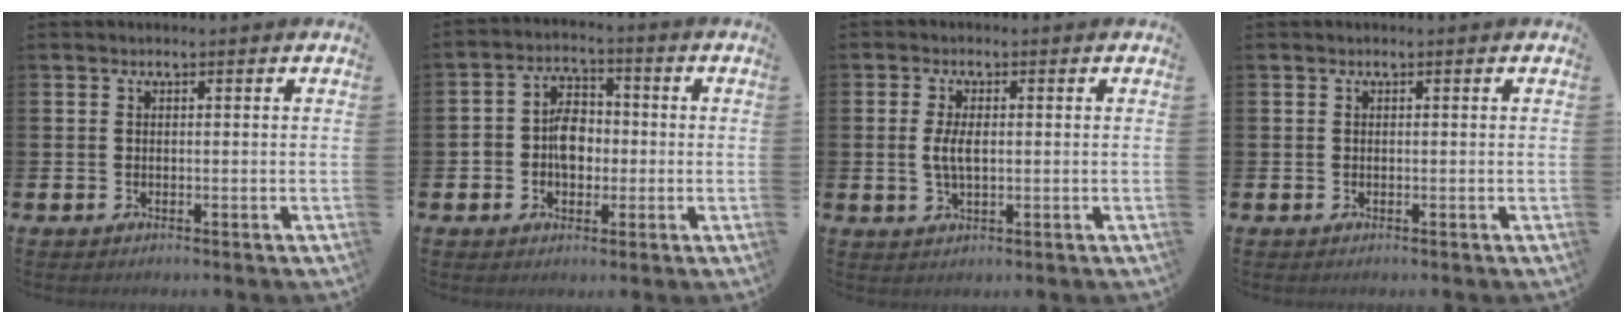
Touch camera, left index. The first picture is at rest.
{"total": 5.7, "force": [-0.5, 4.2, 3.8], "torque": [-0.065, 0.010, -0.017]}
{"total": 3.4, "force": [0.3, 1.5, 3.1], "torque": [-0.054, 0.004, 0.001]}
{"total": 0.0}